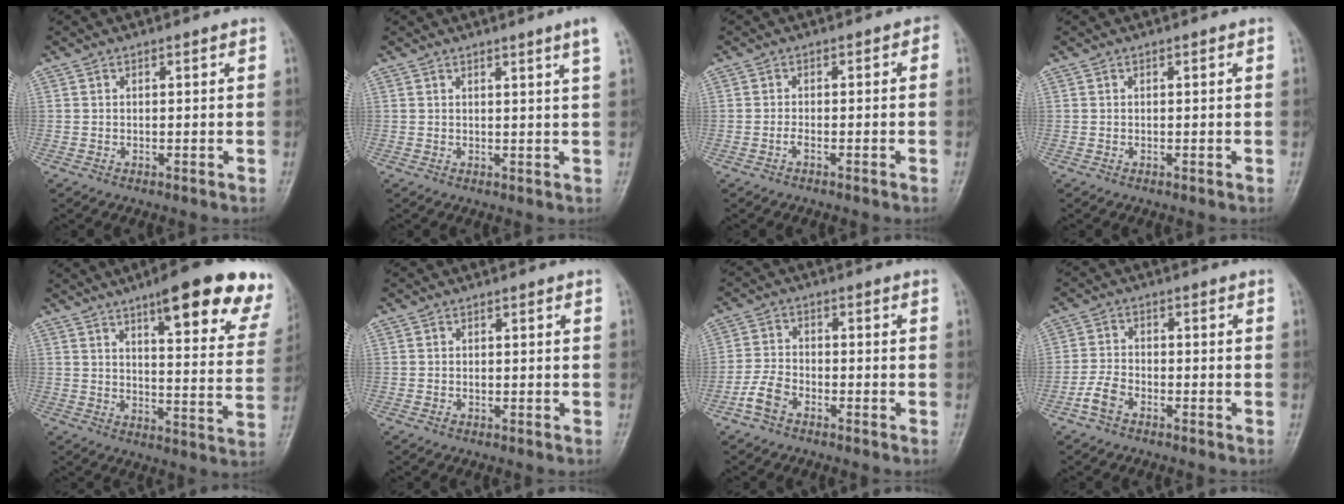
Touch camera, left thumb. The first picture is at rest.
{"total": 3.0, "force": [1.8, -0.8, 2.3], "torque": [-0.032, -0.013, 0.028]}
{"total": 1.7, "force": [-1.0, 0.7, 1.2], "torque": [-0.018, 0.014, -0.020]}
{"total": 0.0}
{"total": 22.4, "force": [14.1, 5.3, 16.5], "torque": [-0.182, -0.048, 0.173]}
{"total": 0.5, "force": [-0.2, 0.4, 0.3], "torque": [-0.008, 0.003, -0.003]}
{"total": 4.6, "force": [-2.9, 2.6, 2.4], "torque": [-0.051, 0.014, -0.063]}
{"total": 4.0, "force": [-2.6, 2.2, 2.2], "torque": [-0.049, 0.013, -0.055]}